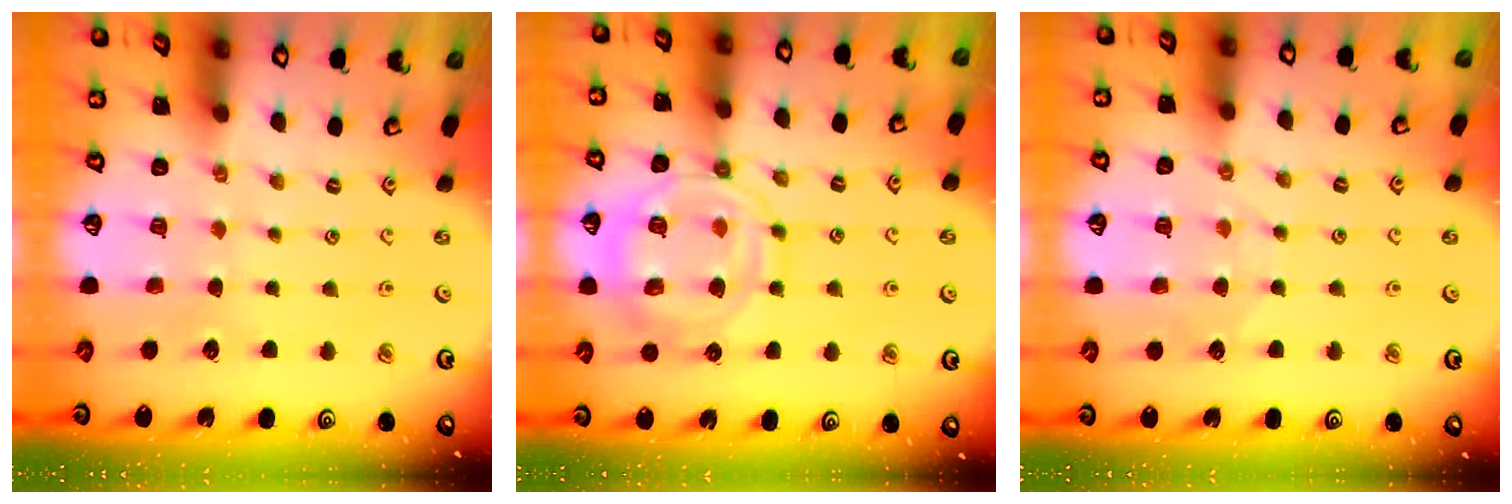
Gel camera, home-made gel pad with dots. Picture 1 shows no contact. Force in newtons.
{"total": 13.9, "press": 13.8, "slide": 1.5}
{"total": 4.1, "press": 4.1, "slide": 0.4}